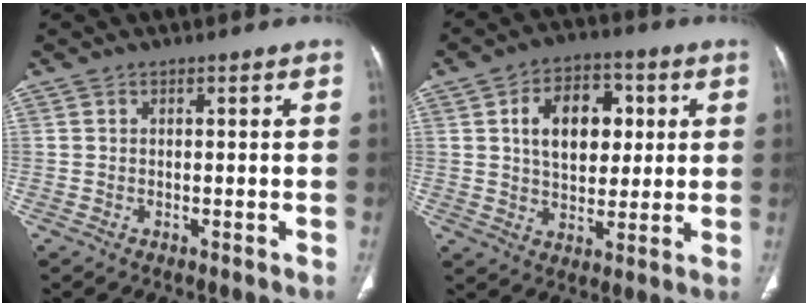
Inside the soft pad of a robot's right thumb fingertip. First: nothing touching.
{"total": 12.8, "force": [2.9, 8.6, 9.0], "torque": [-0.101, 0.003, 0.045]}